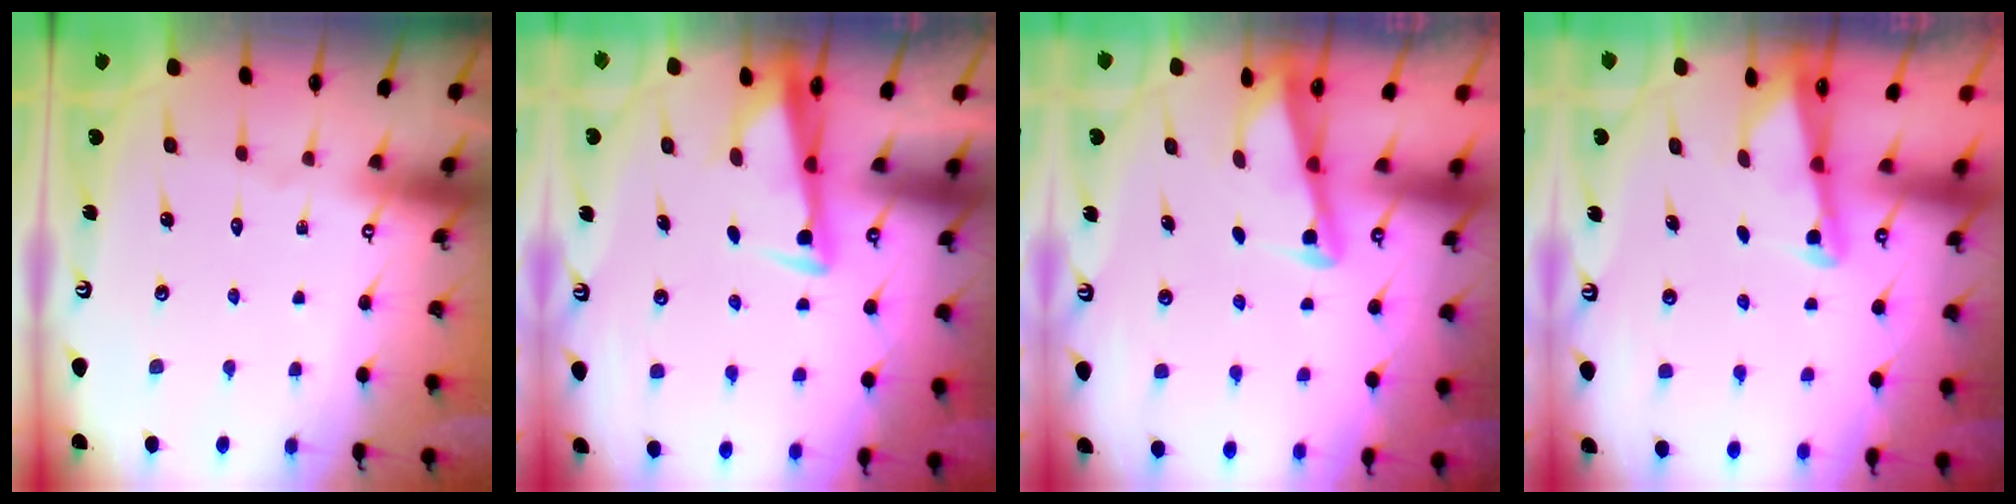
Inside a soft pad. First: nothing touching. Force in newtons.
{"total": 3.6, "press": 3.5, "slide": 0.9}
{"total": 2.8, "press": 2.8, "slide": 0.3}
{"total": 2.2, "press": 2.2, "slide": 0.3}